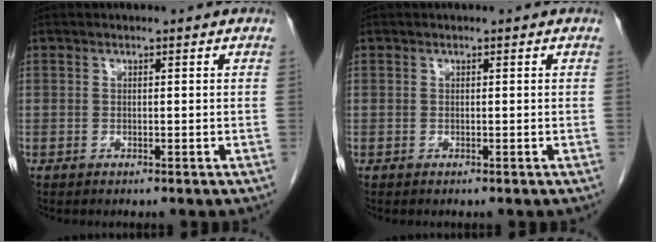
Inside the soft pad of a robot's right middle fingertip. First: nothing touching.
{"total": 0.0}